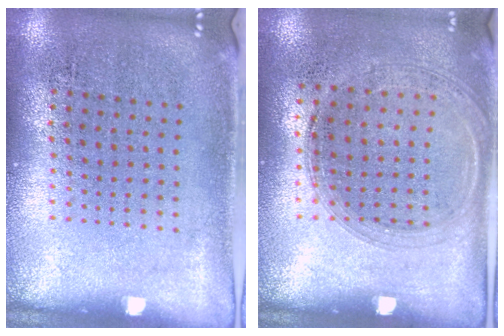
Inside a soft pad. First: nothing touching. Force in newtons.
{"total": 1.4, "press": 1.3, "slide": 0.5}